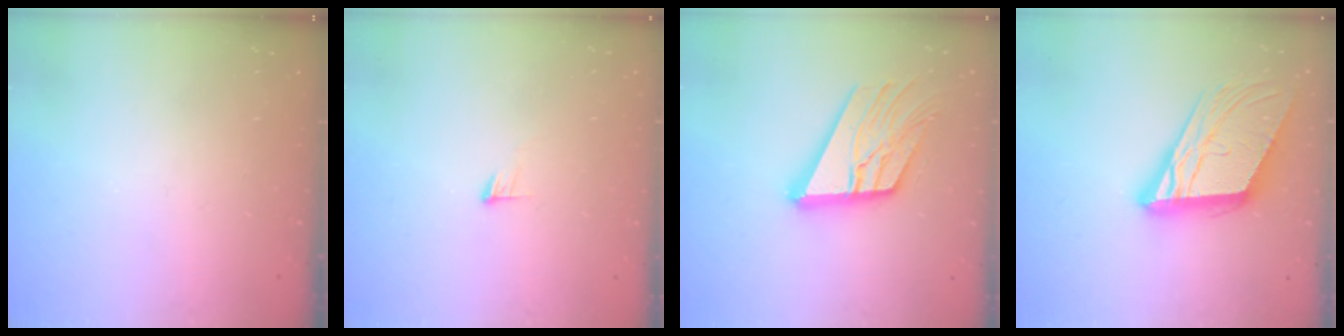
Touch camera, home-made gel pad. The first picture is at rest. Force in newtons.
{"total": 4.0, "press": 4.0, "slide": 0.3}
{"total": 17.6, "press": 17.5, "slide": 2.2}
{"total": 18.2, "press": 18.0, "slide": 2.7}